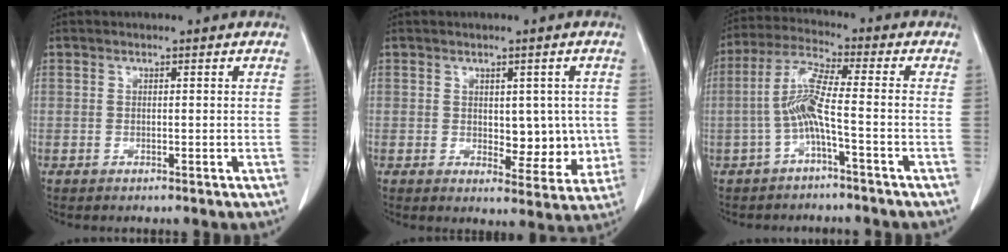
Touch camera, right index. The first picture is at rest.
{"total": 6.9, "force": [0.1, 3.9, 5.7], "torque": [-0.056, 0.000, 0.013]}
{"total": 7.0, "force": [-2.0, -0.1, 6.7], "torque": [-0.140, 0.013, -0.042]}